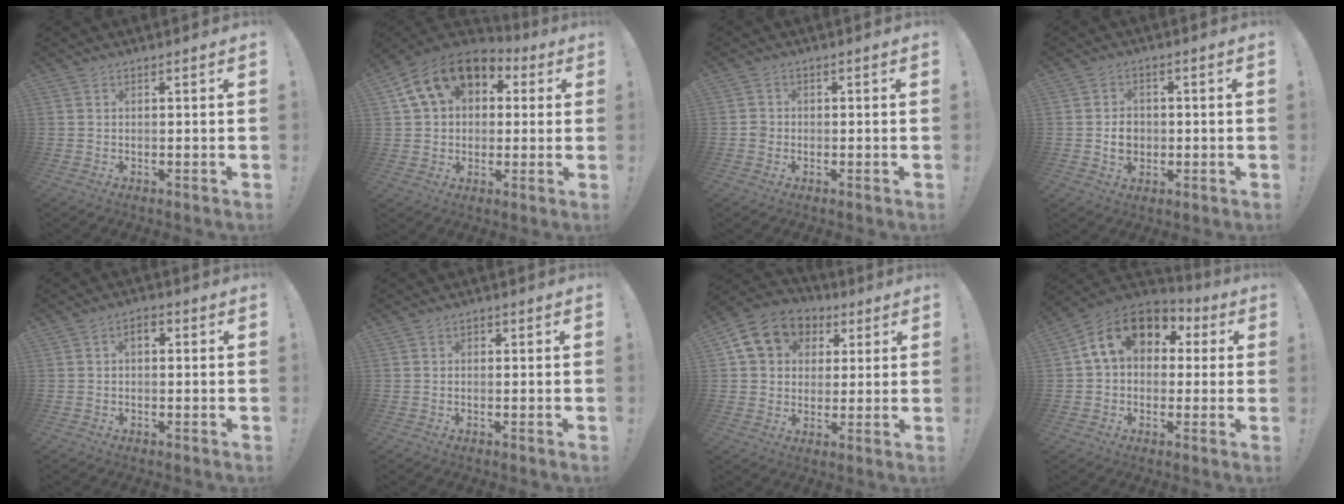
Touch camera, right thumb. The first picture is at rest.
{"total": 16.1, "force": [6.7, 11.3, 9.2], "torque": [-0.150, -0.011, 0.127]}
{"total": 2.3, "force": [-0.9, 2.0, 0.8], "torque": [-0.007, 0.006, -0.017]}
{"total": 5.6, "force": [-0.6, 4.8, 2.8], "torque": [-0.032, 0.004, -0.012]}
{"total": 2.6, "force": [-0.1, 1.6, 2.0], "torque": [-0.035, 0.008, -0.004]}
{"total": 1.1, "force": [-0.6, 0.8, 0.5], "torque": [-0.013, 0.006, -0.009]}
{"total": 12.6, "force": [4.8, 10.4, 5.4], "torque": [-0.080, -0.012, 0.097]}
{"total": 15.6, "force": [4.9, 10.9, 10.0], "torque": [-0.161, 0.007, 0.093]}